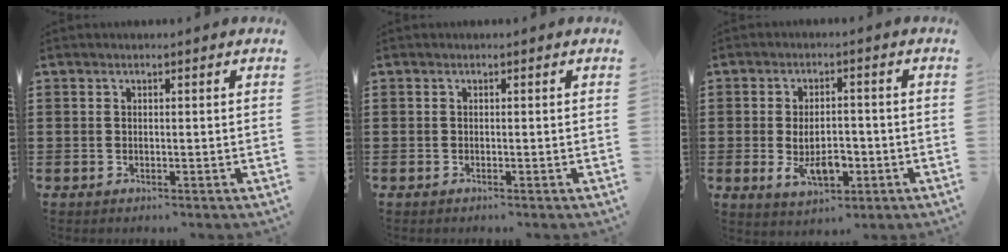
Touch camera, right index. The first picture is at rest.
{"total": 0.0}
{"total": 6.6, "force": [-1.8, 3.4, 5.4], "torque": [-0.097, -0.002, -0.038]}